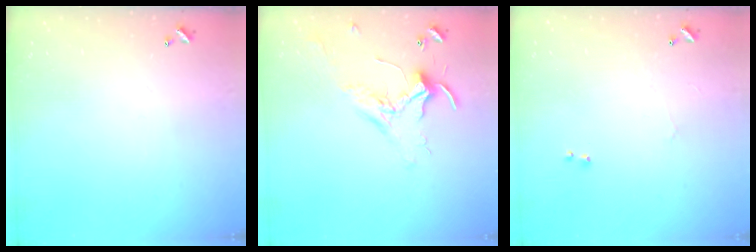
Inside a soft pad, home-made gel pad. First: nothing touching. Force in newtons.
{"total": 2.3, "press": 2.3, "slide": 0.5}
{"total": 1.0, "press": 0.5, "slide": 0.8}